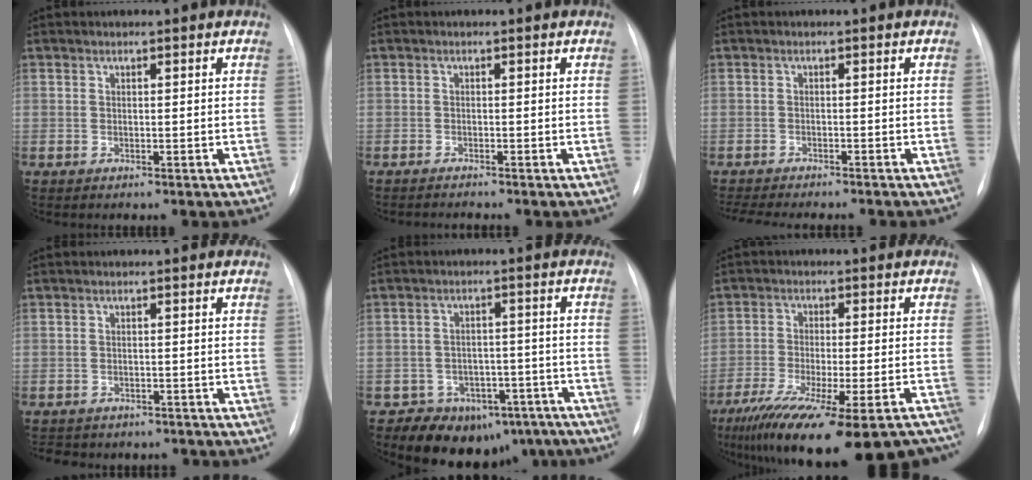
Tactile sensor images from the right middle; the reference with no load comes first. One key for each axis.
{"total": 1.6, "fx": -1.5, "fy": -0.2, "fz": 0.6, "tx": -0.007, "ty": -0.002, "tz": -0.021}
{"total": 11.8, "fx": -10.5, "fy": 2.2, "fz": 5.0, "tx": -0.075, "ty": -0.011, "tz": -0.135}
{"total": 9.5, "fx": -8.0, "fy": 4.4, "fz": 2.5, "tx": -0.050, "ty": 0.005, "tz": -0.092}
{"total": 13.5, "fx": -10.3, "fy": 8.3, "fz": 2.7, "tx": -0.014, "ty": 0.044, "tz": -0.119}
{"total": 26.1, "fx": -21.4, "fy": 4.3, "fz": 14.4, "tx": -0.196, "ty": -0.041, "tz": -0.295}